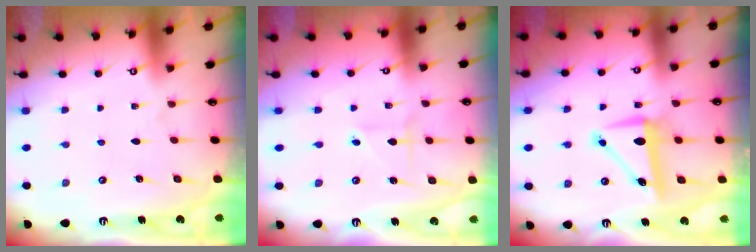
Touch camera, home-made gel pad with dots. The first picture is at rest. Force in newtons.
{"total": 1.8, "press": 1.7, "slide": 0.7}
{"total": 9.4, "press": 9.3, "slide": 1.1}